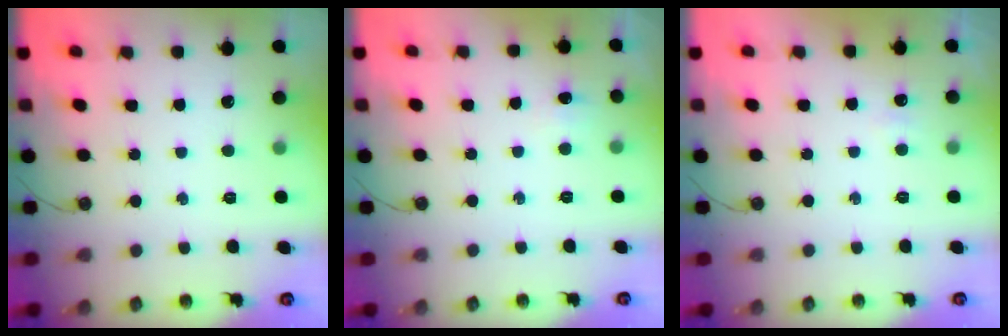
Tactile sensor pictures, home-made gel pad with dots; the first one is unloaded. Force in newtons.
{"total": 11.1, "press": 3.6, "slide": 10.5}
{"total": 2.9, "press": 2.5, "slide": 1.6}